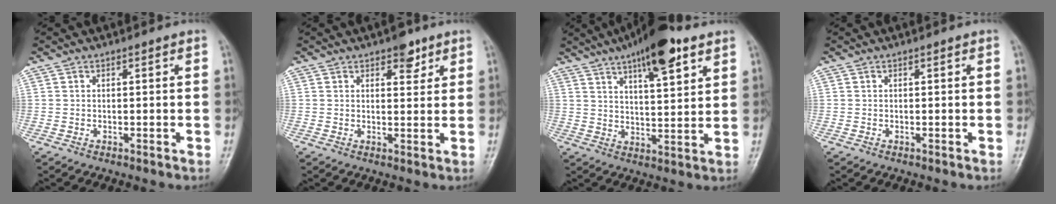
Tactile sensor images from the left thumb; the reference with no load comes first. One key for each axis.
{"total": 4.0, "fx": 2.5, "fy": 2.1, "fz": 2.4, "tx": -0.010, "ty": -0.012, "tz": 0.033}
{"total": 14.3, "fx": 8.4, "fy": 4.3, "fz": 10.7, "tx": -0.145, "ty": -0.029, "tz": 0.130}
{"total": 0.0}